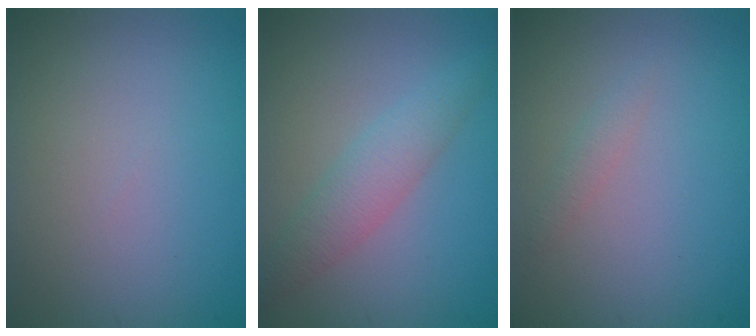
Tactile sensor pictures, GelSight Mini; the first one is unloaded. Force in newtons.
{"total": 2.9, "press": 2.9, "slide": 0.1}
{"total": 1.0, "press": 0.9, "slide": 0.1}